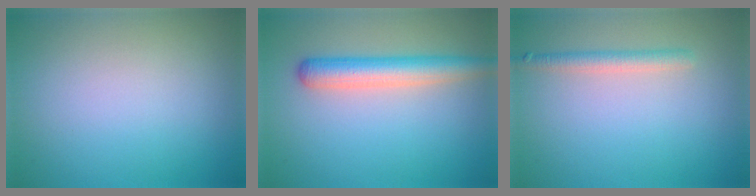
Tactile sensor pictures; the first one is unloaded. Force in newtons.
{"total": 4.1, "press": 4.1, "slide": 0.1}
{"total": 1.8, "press": 1.8, "slide": 0.1}